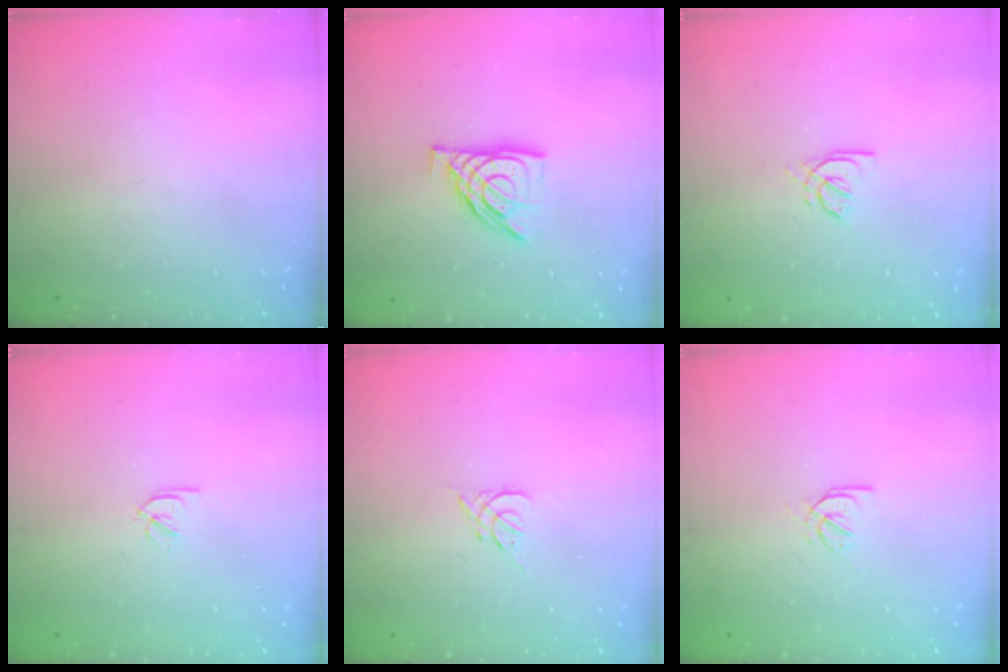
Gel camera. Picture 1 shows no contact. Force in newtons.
{"total": 10.7, "press": 10.6, "slide": 1.2}
{"total": 2.4, "press": 2.4, "slide": 0.6}
{"total": 1.8, "press": 1.7, "slide": 0.5}
{"total": 1.3, "press": 1.2, "slide": 0.6}
{"total": 2.6, "press": 2.5, "slide": 0.6}